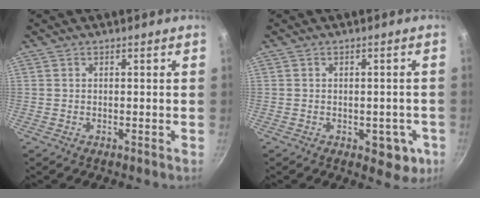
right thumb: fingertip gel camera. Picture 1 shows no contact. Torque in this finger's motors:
{"motor_torque": [-0.27, 0.39, -0.32, -0.07, 0.03]}